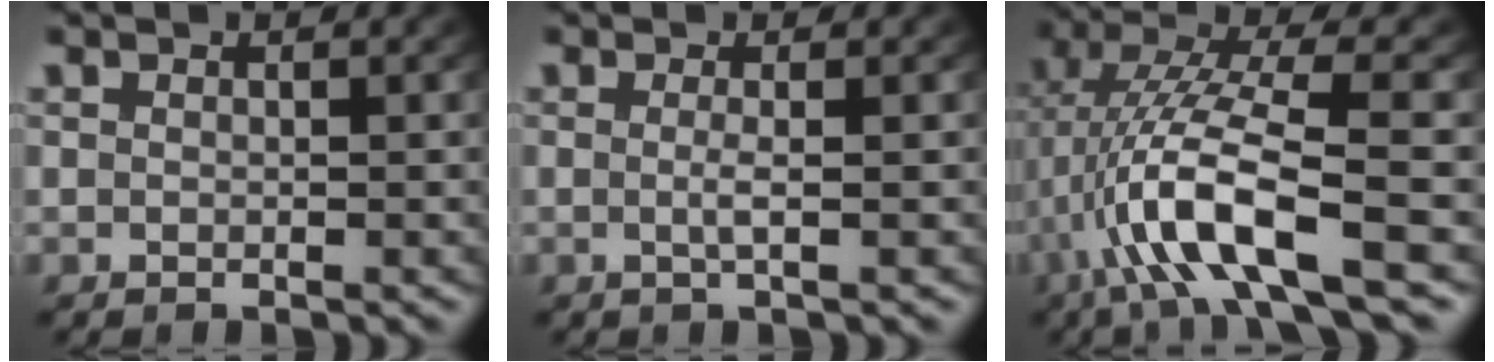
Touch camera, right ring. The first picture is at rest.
{"total": 1.2, "force": [-0.3, -0.3, 1.1], "torque": [-0.027, -0.011, -0.001]}
{"total": 8.3, "force": [-1.6, 3.3, 7.5], "torque": [-0.169, -0.019, -0.020]}